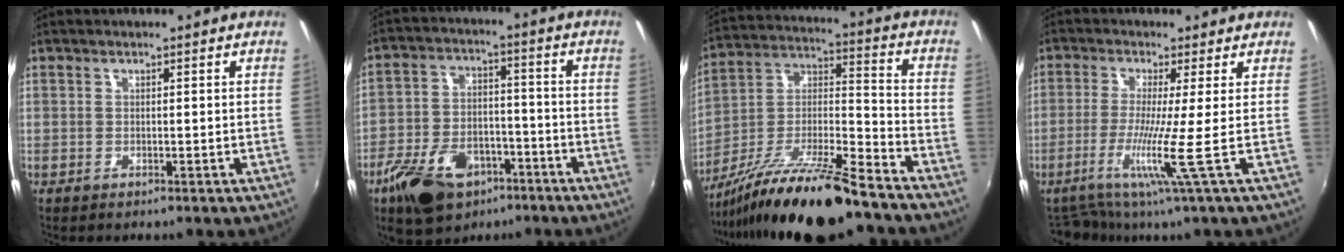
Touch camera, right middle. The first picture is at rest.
{"total": 15.4, "force": [-9.2, 8.9, 8.6], "torque": [-0.187, -0.003, -0.148]}
{"total": 19.4, "force": [-15.1, 2.5, 11.9], "torque": [-0.213, -0.008, -0.265]}
{"total": 6.6, "force": [-2.0, -1.6, 6.0], "torque": [-0.152, -0.015, -0.042]}